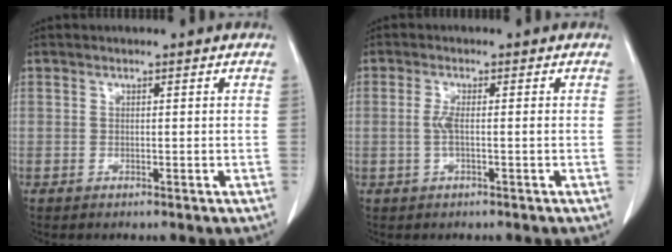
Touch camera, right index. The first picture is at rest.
{"total": 2.3, "force": [-0.3, 0.2, 2.3], "torque": [-0.051, 0.000, -0.007]}